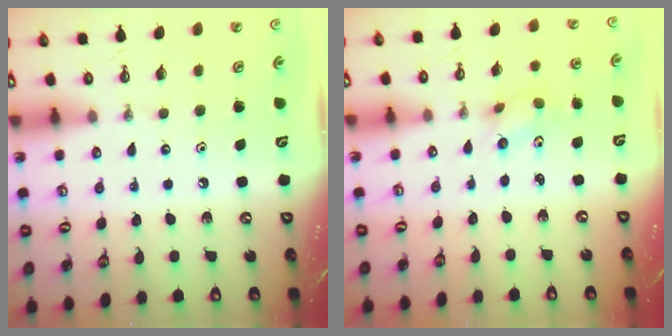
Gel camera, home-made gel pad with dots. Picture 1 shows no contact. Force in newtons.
{"total": 3.4, "press": 3.1, "slide": 1.4}